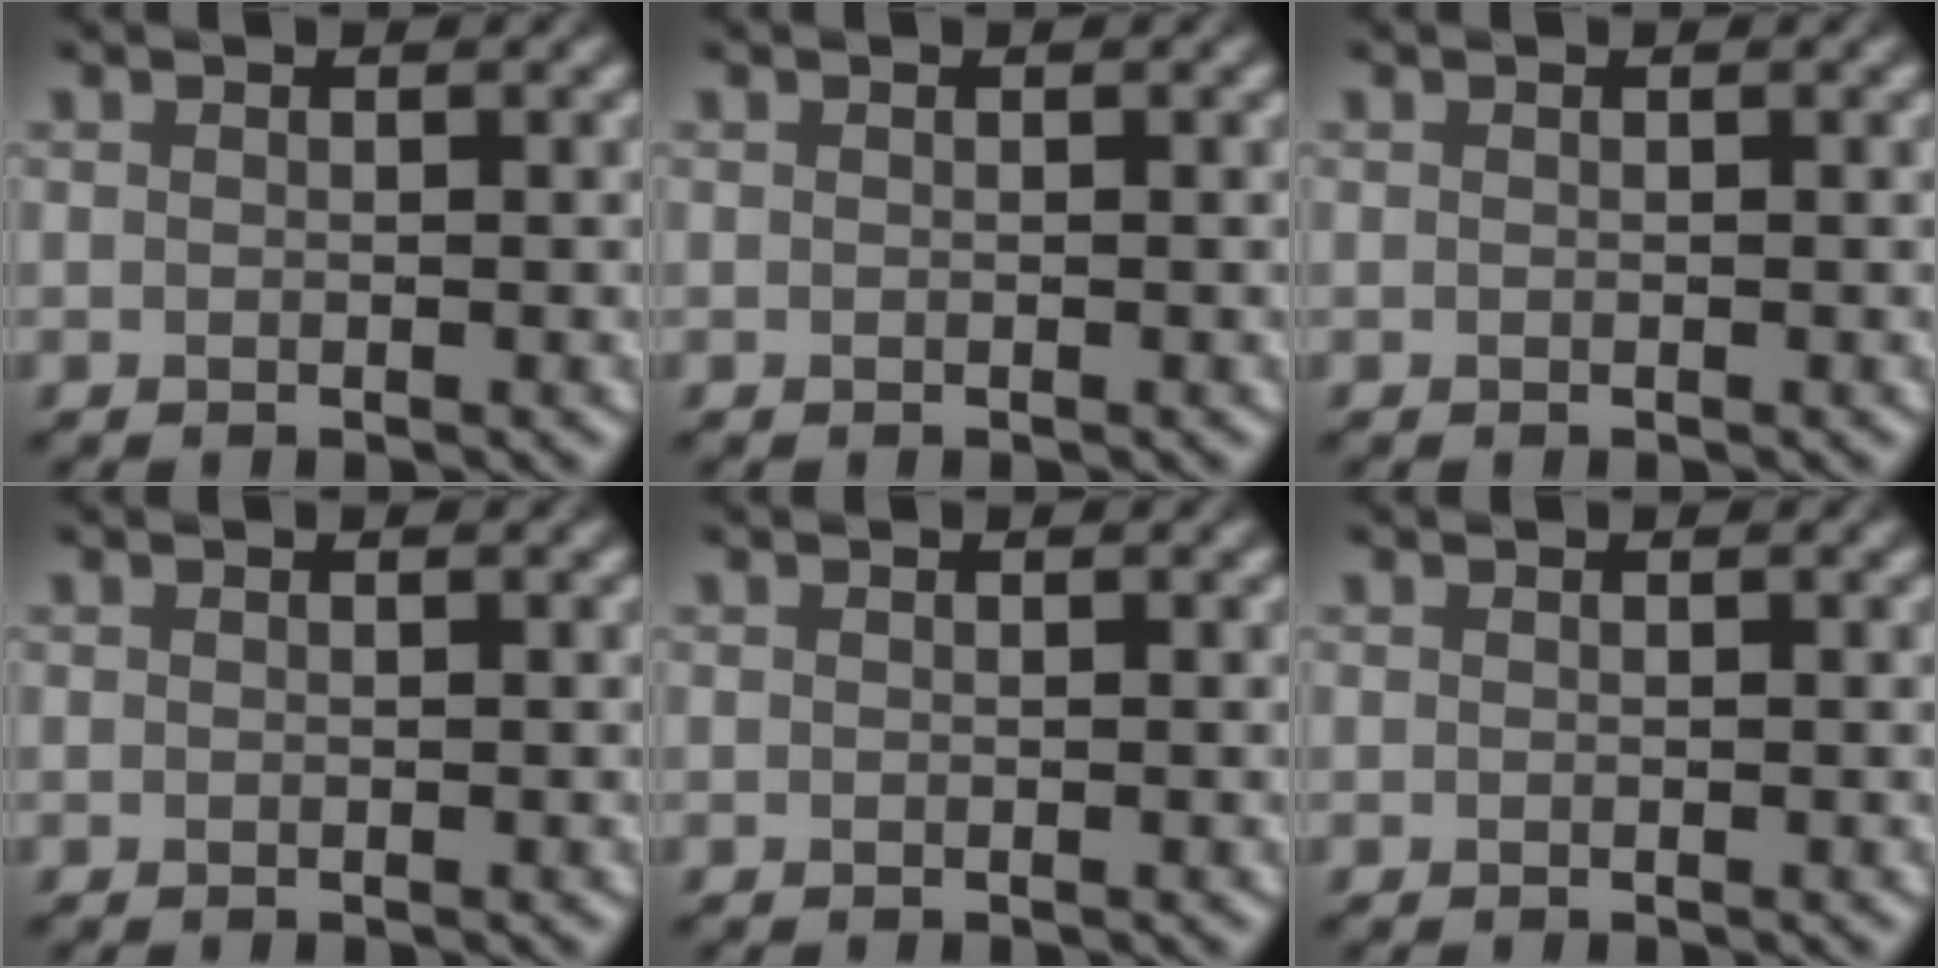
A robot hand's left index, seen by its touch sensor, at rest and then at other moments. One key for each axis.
{"total": 0.0}
{"total": 0.0}
{"total": 0.0}
{"total": 0.0}
{"total": 0.0}